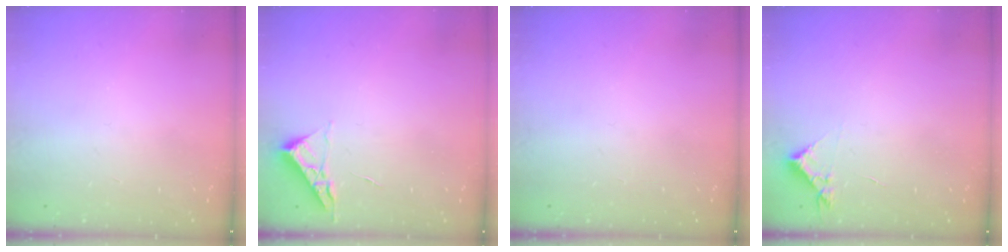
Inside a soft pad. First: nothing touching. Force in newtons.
{"total": 3.5, "press": 3.4, "slide": 0.5}
{"total": 0.0}
{"total": 4.1, "press": 4.1, "slide": 0.5}